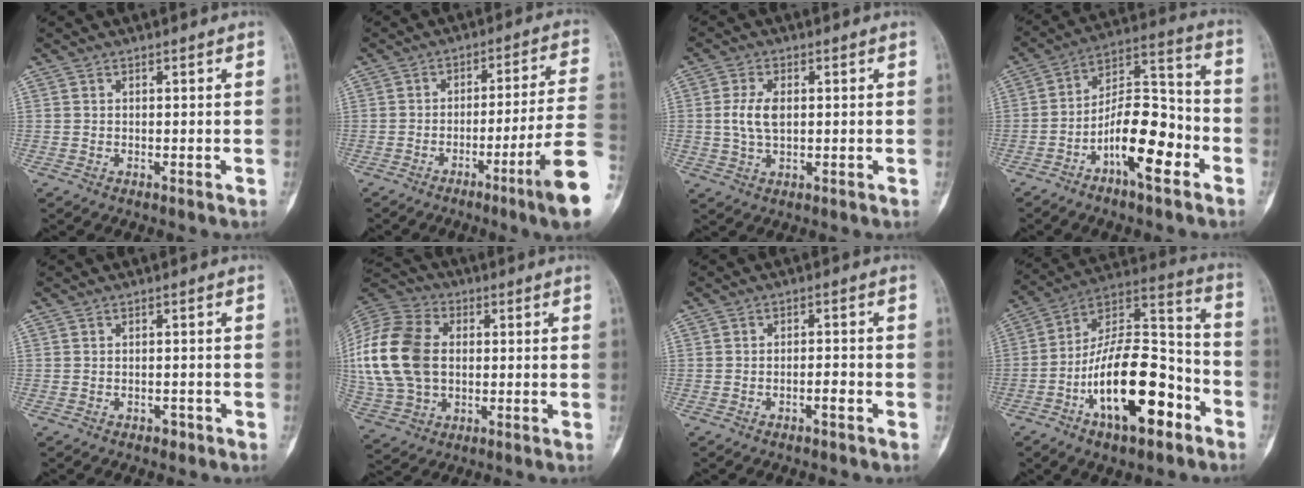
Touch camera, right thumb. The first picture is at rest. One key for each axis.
{"total": 14.0, "fx": -5.7, "fy": -0.7, "fz": 12.8, "tx": -0.187, "ty": 0.016, "tz": -0.088}
{"total": 5.5, "fx": 0.5, "fy": 3.0, "fz": 4.5, "tx": -0.096, "ty": 0.000, "tz": 0.009}
{"total": 14.7, "fx": -6.5, "fy": 5.9, "fz": 11.8, "tx": -0.182, "ty": 0.065, "tz": -0.112}
{"total": 1.2, "fx": -0.8, "fy": 0.7, "fz": 0.5, "tx": -0.005, "ty": 0.005, "tz": -0.012}
{"total": 20.2, "fx": 1.2, "fy": 14.2, "fz": 14.3, "tx": -0.308, "ty": 0.012, "tz": 0.024}
{"total": 2.2, "fx": -1.2, "fy": 0.7, "fz": 1.7, "tx": -0.026, "ty": 0.014, "tz": -0.019}
{"total": 22.5, "fx": -9.1, "fy": 9.9, "fz": 18.1, "tx": -0.283, "ty": 0.076, "tz": -0.147}